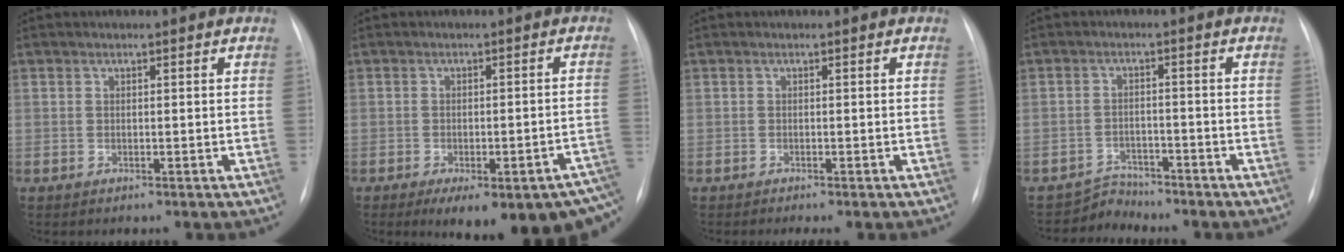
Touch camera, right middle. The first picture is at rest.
{"total": 17.5, "force": [-11.4, 4.8, 12.3], "torque": [-0.096, 0.012, -0.129]}
{"total": 1.9, "force": [-1.5, 0.0, 1.1], "torque": [-0.011, -0.004, -0.017]}
{"total": 3.3, "force": [-3.0, 0.3, -1.5], "torque": [0.033, -0.003, -0.049]}